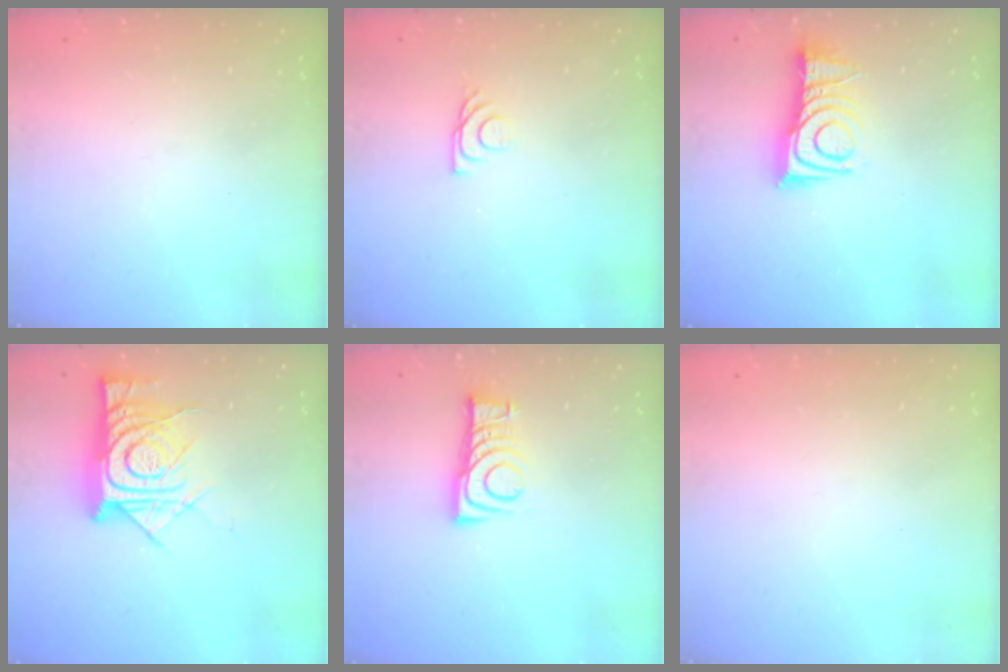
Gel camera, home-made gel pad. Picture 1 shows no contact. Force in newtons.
{"total": 5.3, "press": 5.3, "slide": 0.6}
{"total": 11.4, "press": 11.4, "slide": 0.6}
{"total": 14.5, "press": 14.4, "slide": 1.4}
{"total": 8.0, "press": 7.9, "slide": 0.5}
{"total": 1.5, "press": 1.5, "slide": 0.1}